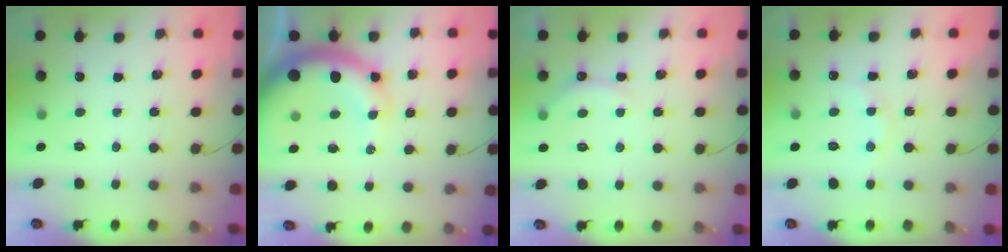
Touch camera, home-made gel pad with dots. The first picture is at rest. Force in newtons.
{"total": 14.7, "press": 14.3, "slide": 3.2}
{"total": 6.2, "press": 6.1, "slide": 1.1}
{"total": 7.8, "press": 7.6, "slide": 1.7}